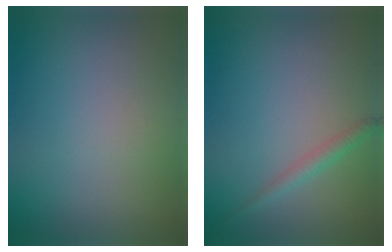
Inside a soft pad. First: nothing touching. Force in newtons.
{"total": 1.4, "press": 1.4, "slide": 0.0}